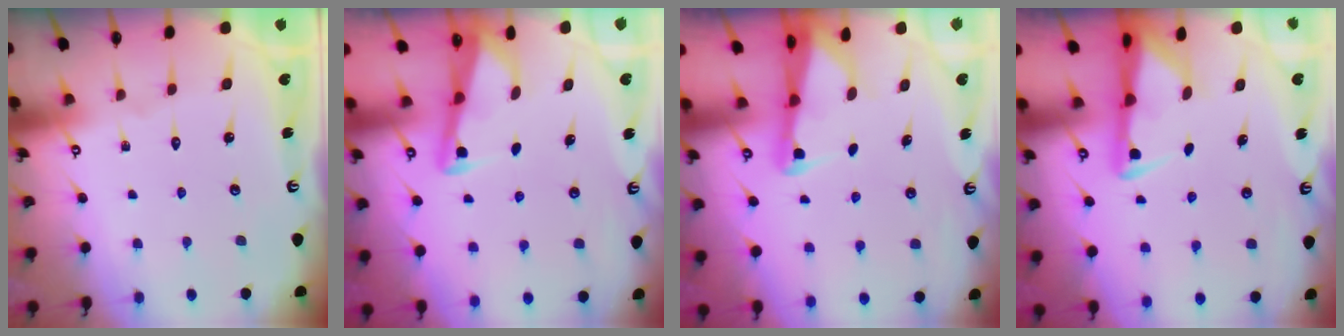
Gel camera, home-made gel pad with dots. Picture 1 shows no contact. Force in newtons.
{"total": 2.8, "press": 2.8, "slide": 0.4}
{"total": 2.4, "press": 2.4, "slide": 0.2}
{"total": 2.9, "press": 2.8, "slide": 0.6}